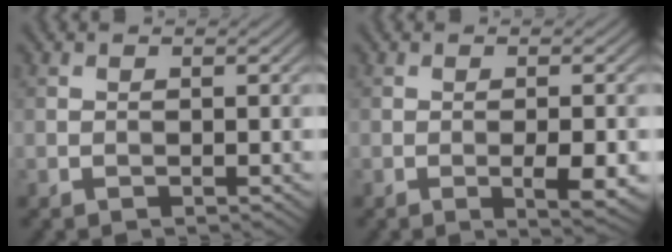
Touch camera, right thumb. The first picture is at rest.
{"total": 3.7, "force": [-1.1, 0.8, 3.5], "torque": [-0.058, -0.002, -0.011]}